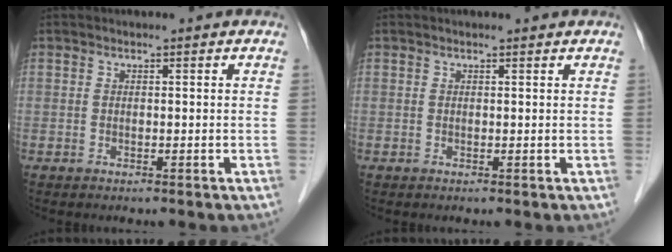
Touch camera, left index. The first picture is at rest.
{"total": 1.2, "force": [1.1, 0.3, 0.4], "torque": [-0.010, 0.008, 0.011]}